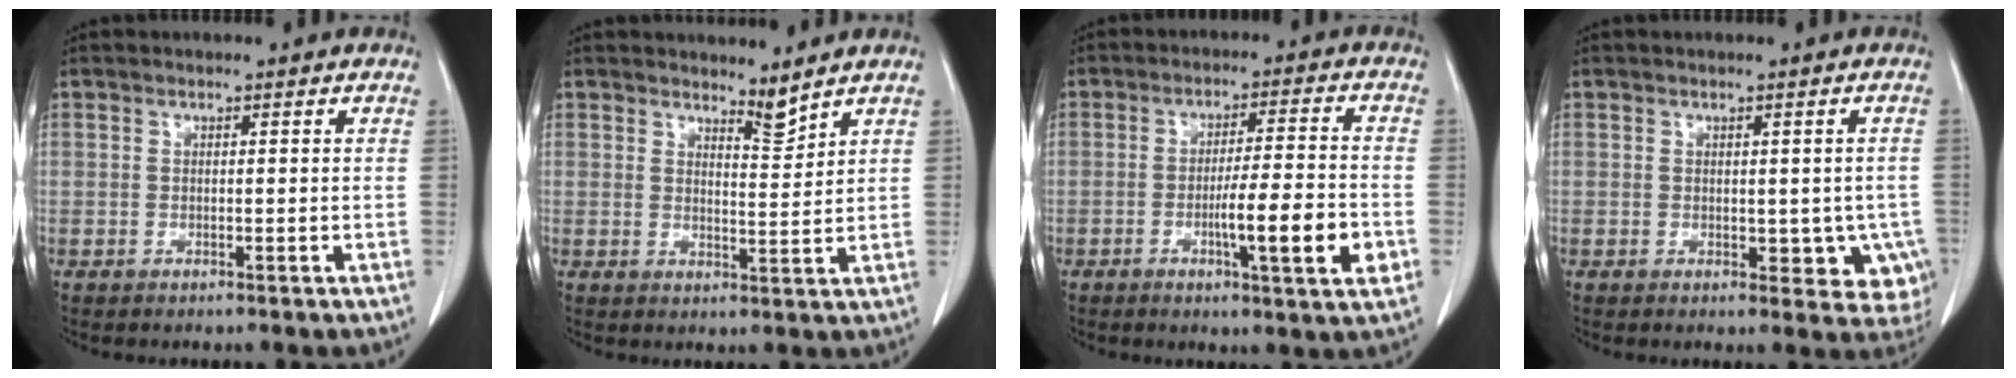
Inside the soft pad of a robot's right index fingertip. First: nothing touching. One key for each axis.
{"total": 2.8, "fx": 2.7, "fy": 0.1, "fz": 0.7, "tx": -0.013, "ty": -0.014, "tz": 0.048}
{"total": 10.5, "fx": -3.2, "fy": 0.4, "fz": 10.0, "tx": -0.154, "ty": -0.008, "tz": -0.051}
{"total": 7.8, "fx": -1.8, "fy": 4.6, "fz": 6.0, "tx": -0.040, "ty": 0.005, "tz": -0.016}